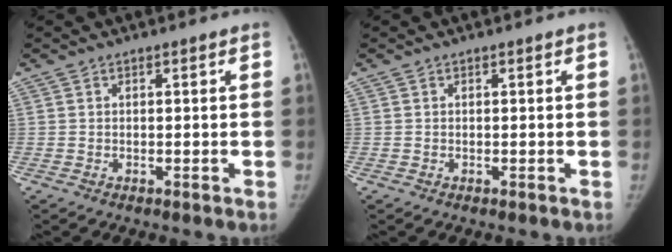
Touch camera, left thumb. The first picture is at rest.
{"total": 0.0}